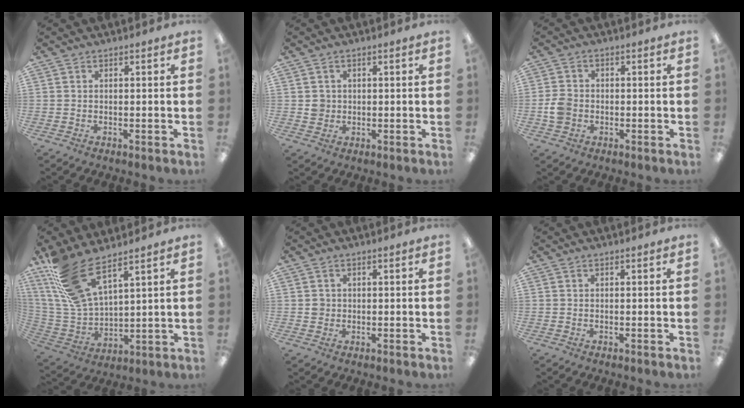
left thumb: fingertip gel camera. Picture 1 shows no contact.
{"total": 2.8, "force": [0.4, 2.7, 0.8], "torque": [-0.010, 0.001, 0.005]}
{"total": 4.5, "force": [-1.0, 3.6, 2.4], "torque": [-0.046, 0.006, -0.017]}
{"total": 15.6, "force": [10.8, 5.5, 9.8], "torque": [-0.229, -0.050, 0.201]}
{"total": 1.9, "force": [0.3, 1.8, 0.6], "torque": [-0.013, 0.005, 0.003]}
{"total": 0.0}